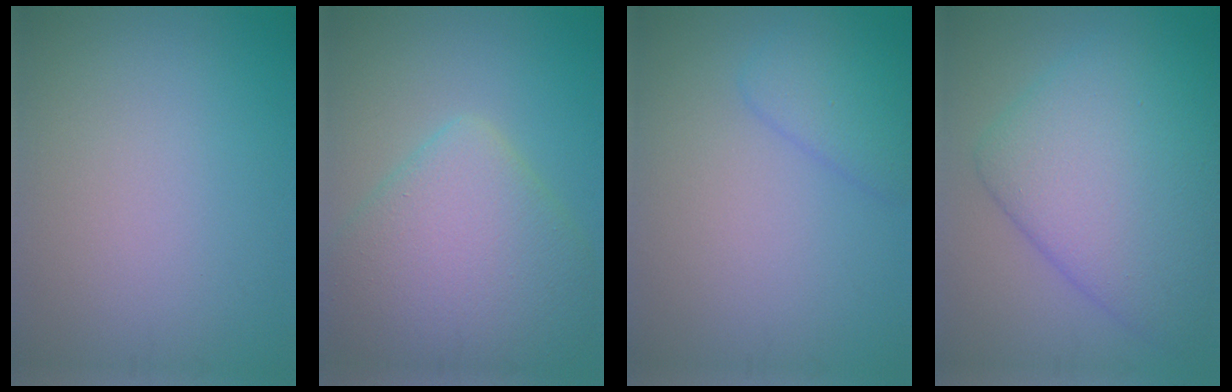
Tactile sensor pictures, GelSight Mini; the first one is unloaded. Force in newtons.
{"total": 8.3, "press": 8.3, "slide": 0.3}
{"total": 2.7, "press": 2.6, "slide": 0.2}
{"total": 10.5, "press": 10.5, "slide": 0.1}